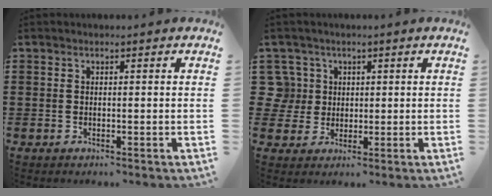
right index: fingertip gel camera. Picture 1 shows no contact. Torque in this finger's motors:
{"motor_torque": [-0.03, 0.09, 0.00, -0.07]}